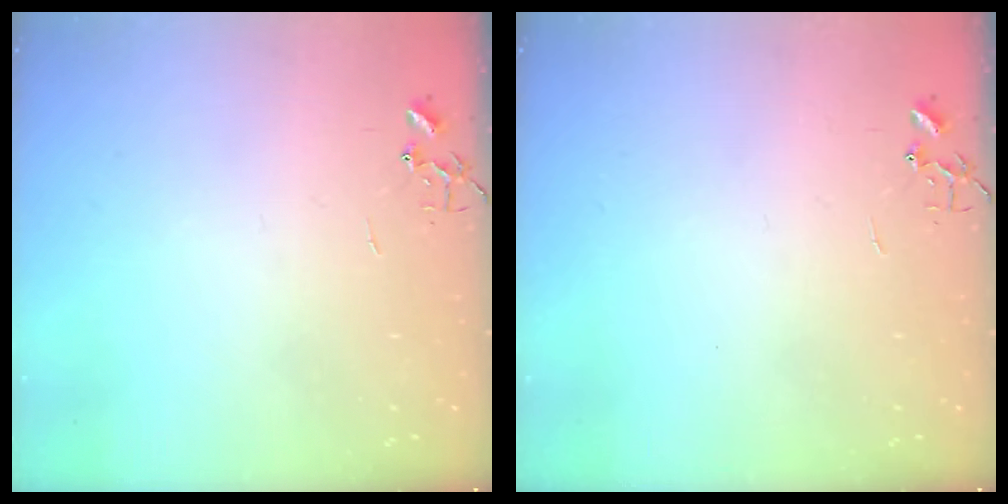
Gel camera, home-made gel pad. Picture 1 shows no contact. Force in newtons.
{"total": 0.0}